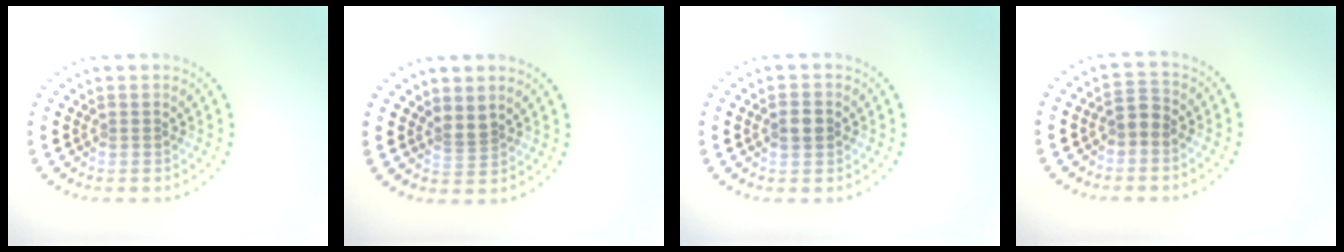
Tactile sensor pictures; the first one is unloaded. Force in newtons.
{"total": 1.2, "press": 0.9, "slide": 0.9}
{"total": 1.7, "press": 1.7, "slide": 0.1}
{"total": 1.5, "press": 1.5, "slide": 0.5}